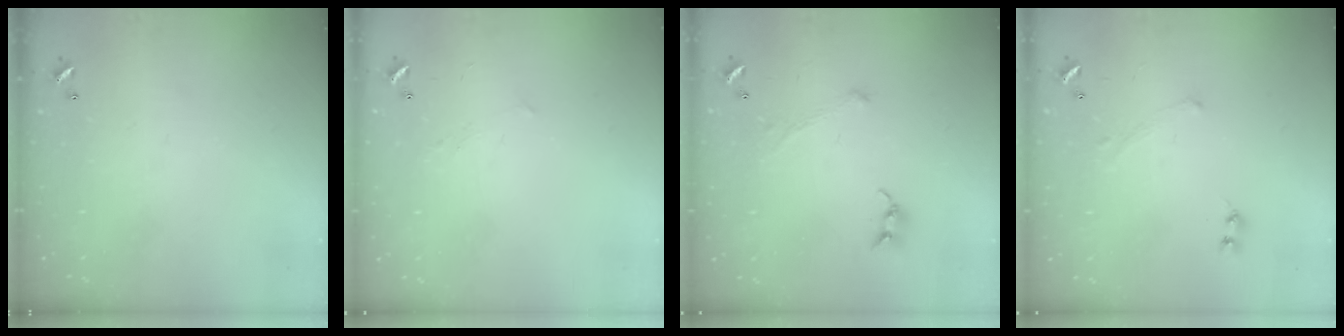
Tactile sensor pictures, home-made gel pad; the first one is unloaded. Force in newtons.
{"total": 2.9, "press": 2.8, "slide": 0.4}
{"total": 0.0}
{"total": 0.7, "press": 0.7, "slide": 0.3}